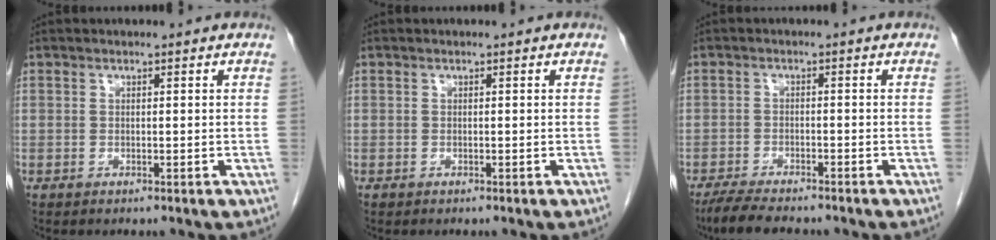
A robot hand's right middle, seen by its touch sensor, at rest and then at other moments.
{"total": 0.0}
{"total": 6.5, "force": [-5.6, 1.1, 3.1], "torque": [-0.058, -0.018, -0.095]}